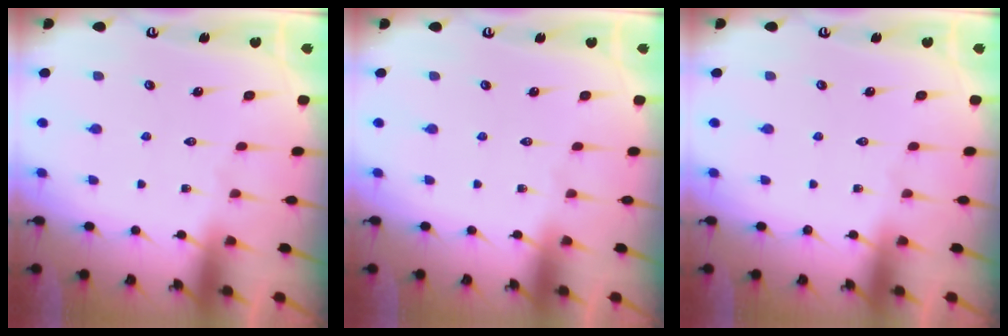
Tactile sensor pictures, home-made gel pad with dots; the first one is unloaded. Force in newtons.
{"total": 0.0}
{"total": 0.0}